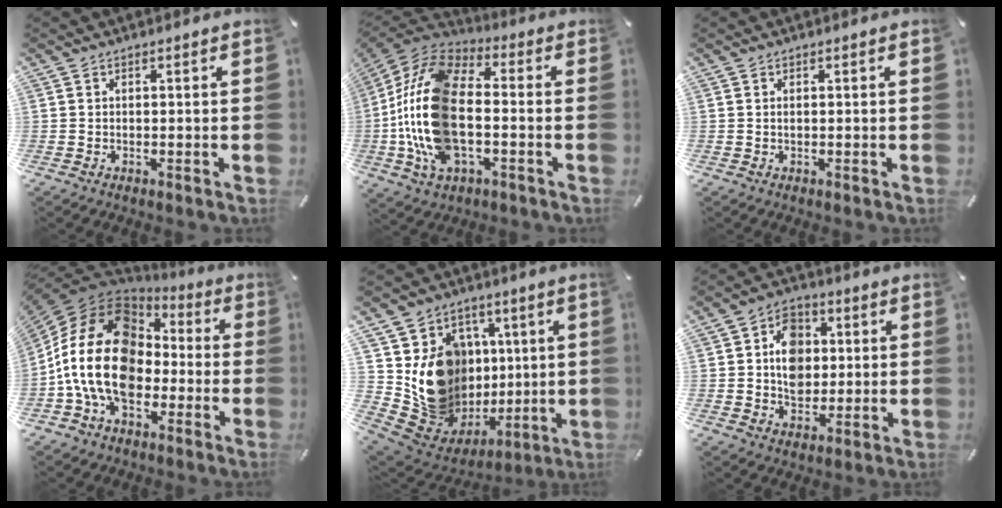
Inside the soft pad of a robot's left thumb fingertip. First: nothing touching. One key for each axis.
{"total": 20.4, "fx": -4.0, "fy": 11.3, "fz": 16.6, "tx": -0.366, "ty": 0.005, "tz": -0.070}
{"total": 0.6, "fx": 0.1, "fy": 0.1, "fz": 0.5, "tx": -0.012, "ty": -0.001, "tz": 0.002}
{"total": 20.7, "fx": -2.9, "fy": 15.1, "fz": 13.9, "tx": -0.288, "ty": 0.021, "tz": -0.049}
{"total": 15.6, "fx": 1.9, "fy": 14.5, "fz": 5.7, "tx": -0.079, "ty": -0.028, "tz": 0.069}
{"total": 9.7, "fx": 0.8, "fy": 8.3, "fz": 5.1, "tx": -0.068, "ty": 0.012, "tz": 0.015}